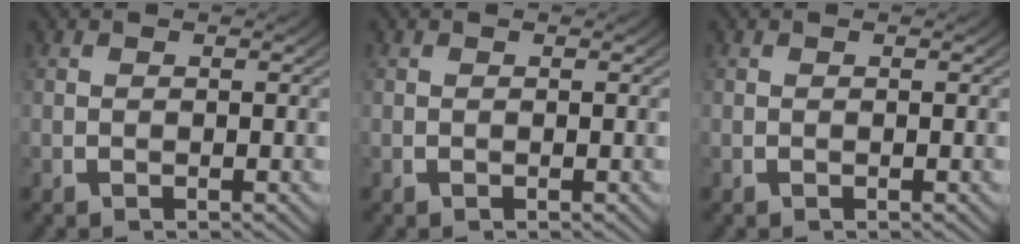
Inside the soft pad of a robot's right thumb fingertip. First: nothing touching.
{"total": 0.0}
{"total": 0.0}